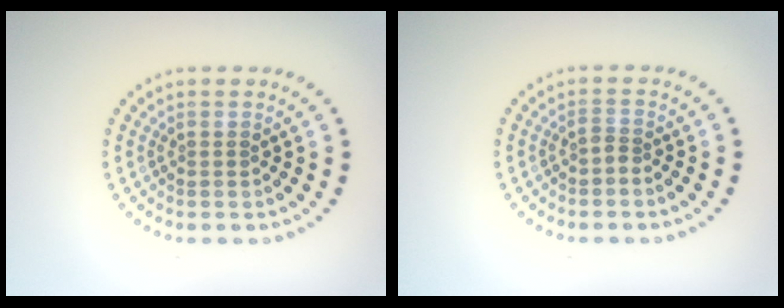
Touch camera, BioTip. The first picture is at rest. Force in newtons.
{"total": 0.8, "press": 0.4, "slide": 0.6}